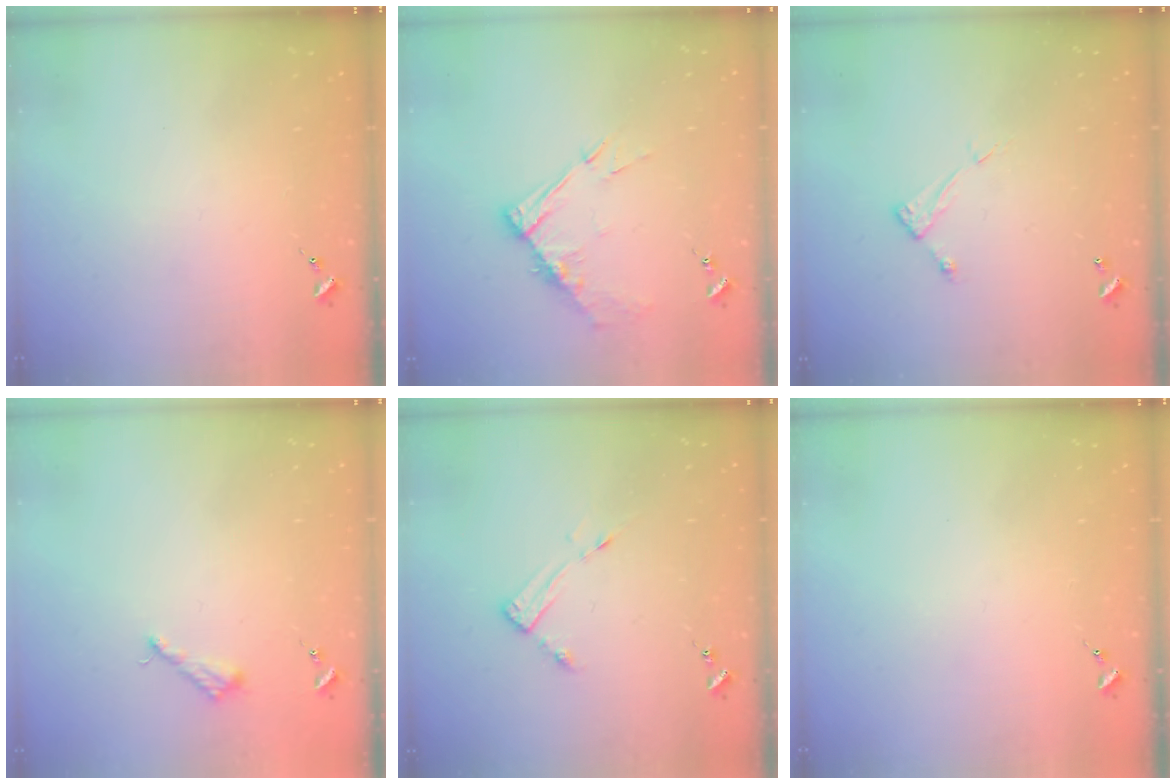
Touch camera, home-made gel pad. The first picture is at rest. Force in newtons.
{"total": 10.1, "press": 10.0, "slide": 1.1}
{"total": 4.9, "press": 4.8, "slide": 0.3}
{"total": 4.2, "press": 4.1, "slide": 0.6}
{"total": 3.5, "press": 3.5, "slide": 0.4}
{"total": 0.0}